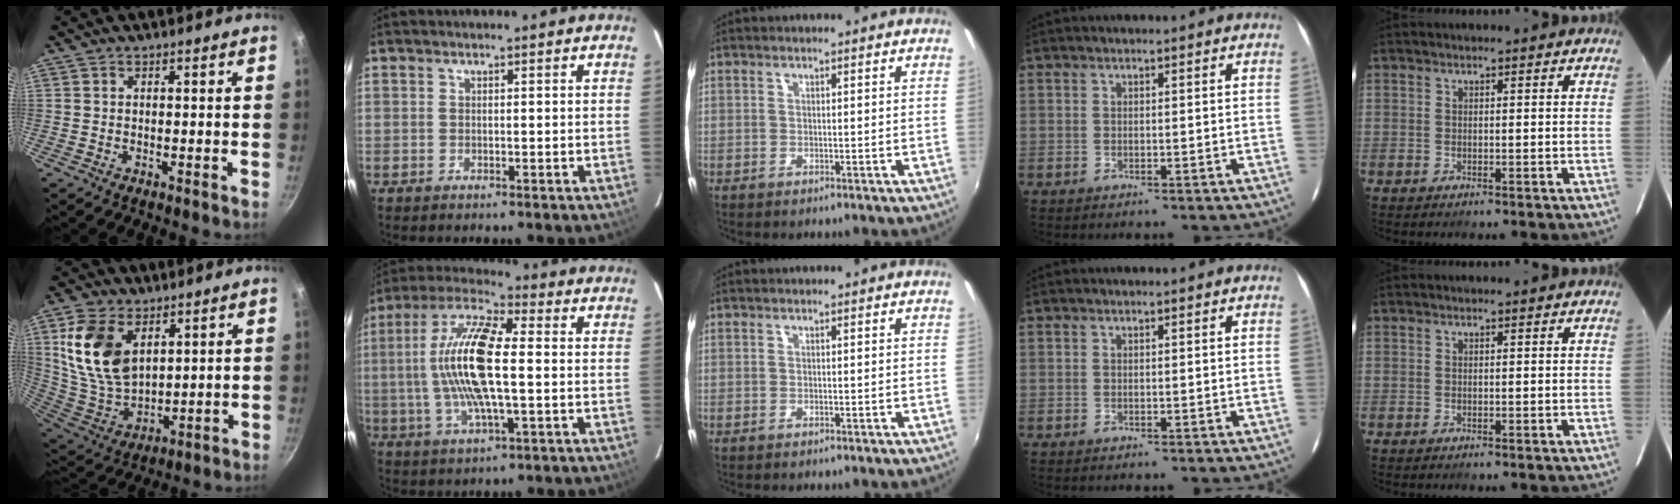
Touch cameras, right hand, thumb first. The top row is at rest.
{"thumb": {"total": 16.3, "force": [5.9, 10.1, 11.3], "torque": [-0.205, -0.032, 0.130]}, "index": {"total": 16.7, "force": [0.2, 4.8, 16.0], "torque": [-0.319, 0.010, -0.006]}}